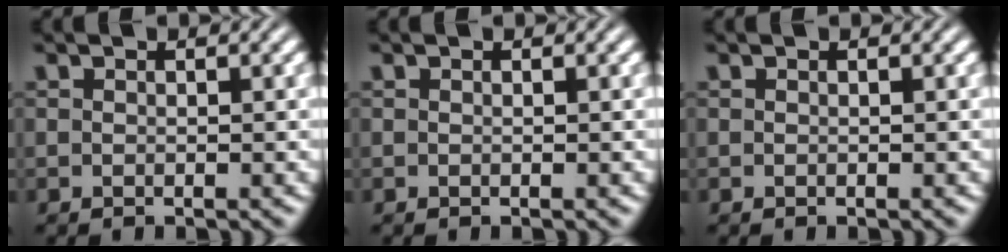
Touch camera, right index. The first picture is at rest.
{"total": 0.0}
{"total": 0.0}